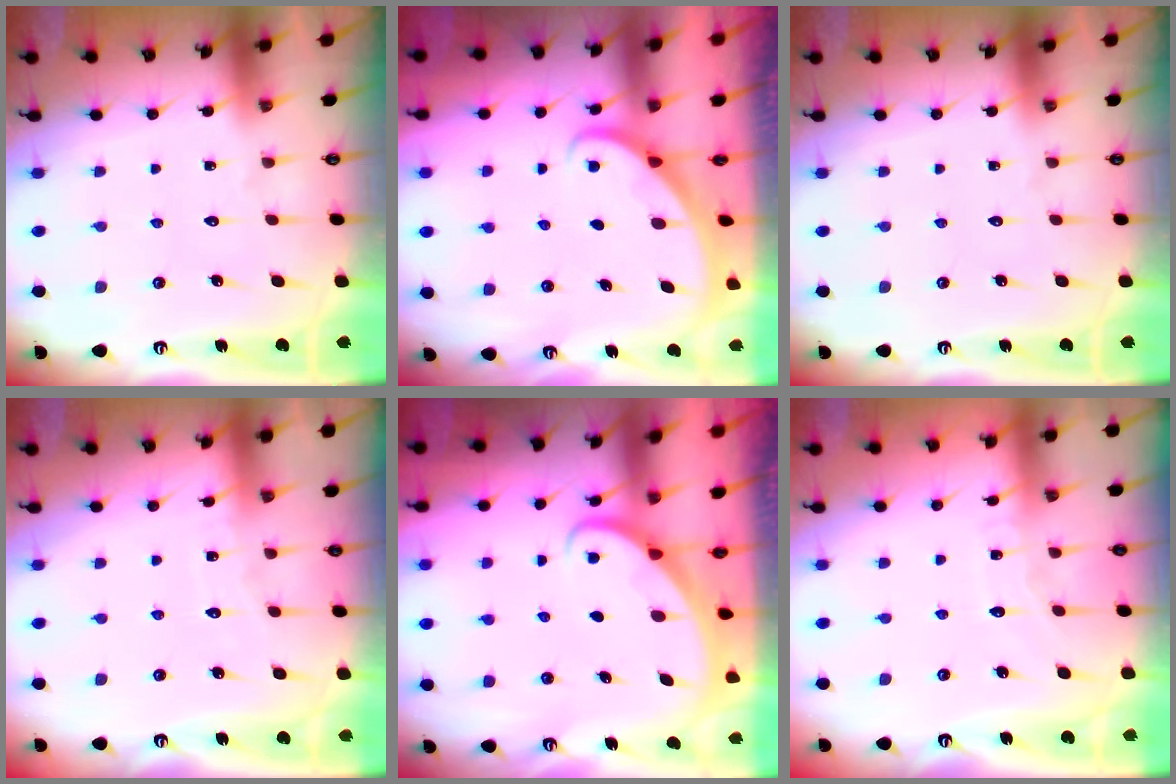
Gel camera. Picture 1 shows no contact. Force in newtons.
{"total": 2.1, "press": 2.1, "slide": 0.1}
{"total": 0.0}
{"total": 3.0, "press": 3.0, "slide": 0.4}
{"total": 2.2, "press": 2.2, "slide": 0.2}
{"total": 4.7, "press": 4.7, "slide": 0.4}